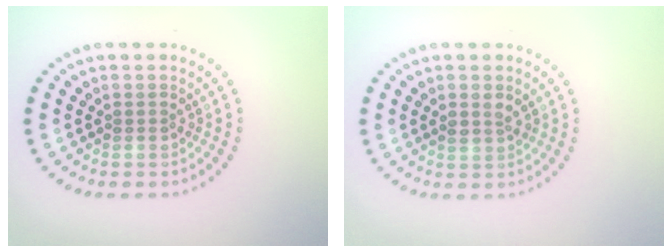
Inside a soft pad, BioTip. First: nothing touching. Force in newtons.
{"total": 1.3, "press": 1.3, "slide": 0.4}